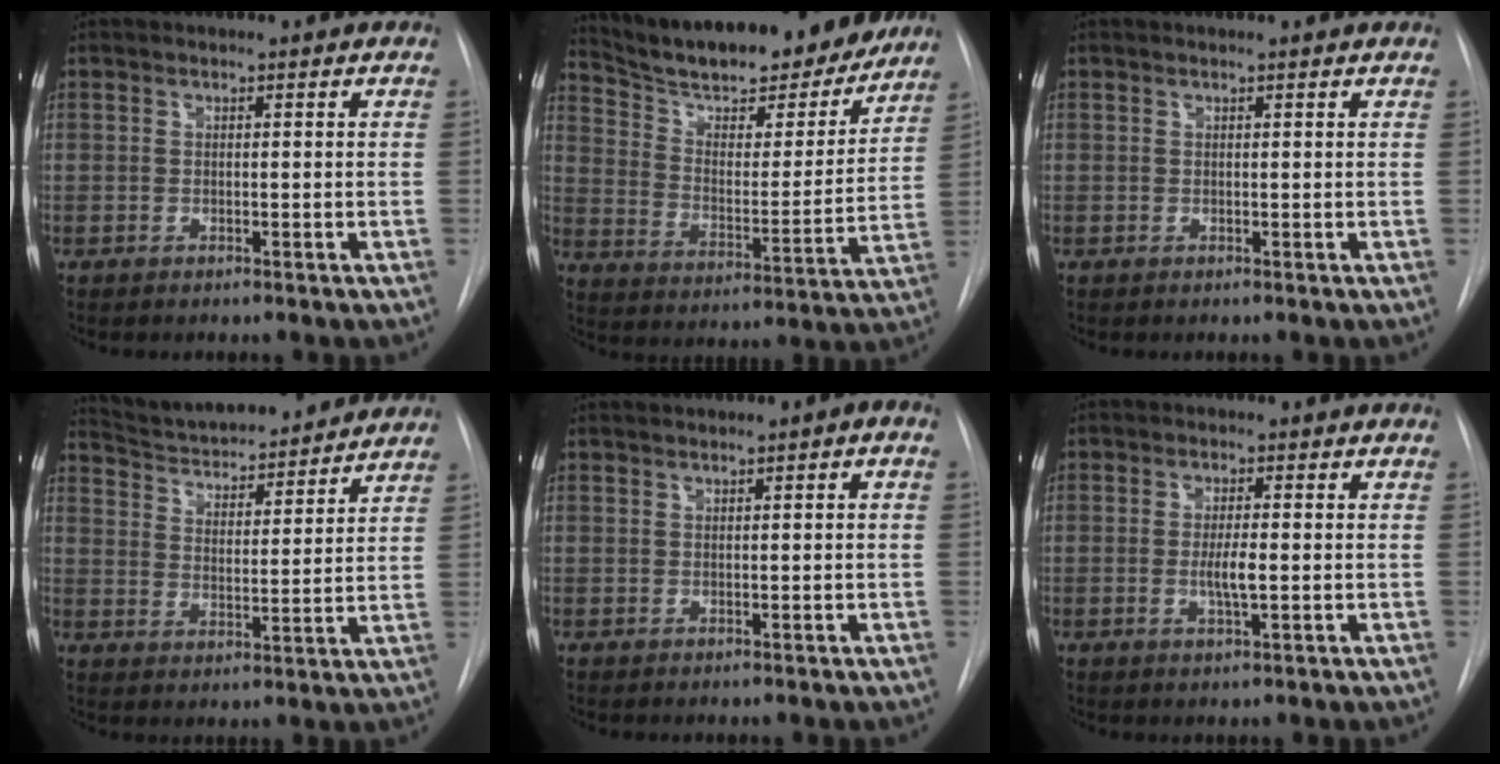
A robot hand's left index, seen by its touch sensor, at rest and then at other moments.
{"total": 22.7, "force": [20.0, 5.4, 9.4], "torque": [-0.149, -0.013, 0.289]}
{"total": 0.9, "force": [0.8, 0.0, 0.4], "torque": [-0.011, 0.004, 0.003]}
{"total": 18.3, "force": [16.8, 3.2, 6.5], "torque": [-0.098, 0.003, 0.242]}
{"total": 2.0, "force": [0.3, 0.4, 2.0], "torque": [-0.030, 0.008, 0.001]}
{"total": 3.2, "force": [-1.0, 0.4, 3.0], "torque": [-0.056, -0.010, -0.017]}